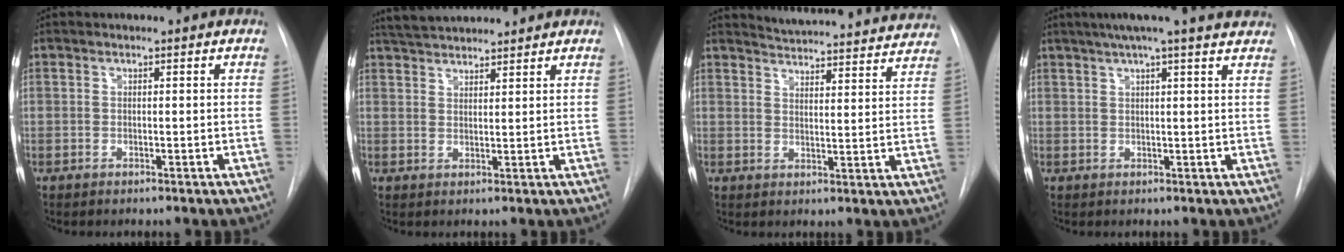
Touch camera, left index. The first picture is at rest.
{"total": 7.9, "force": [7.4, 1.2, 2.5], "torque": [-0.048, 0.035, 0.122]}
{"total": 22.1, "force": [21.2, 2.9, 5.6], "torque": [-0.077, -0.045, 0.253]}
{"total": 14.3, "force": [12.5, 0.3, 6.9], "torque": [-0.109, 0.022, 0.149]}